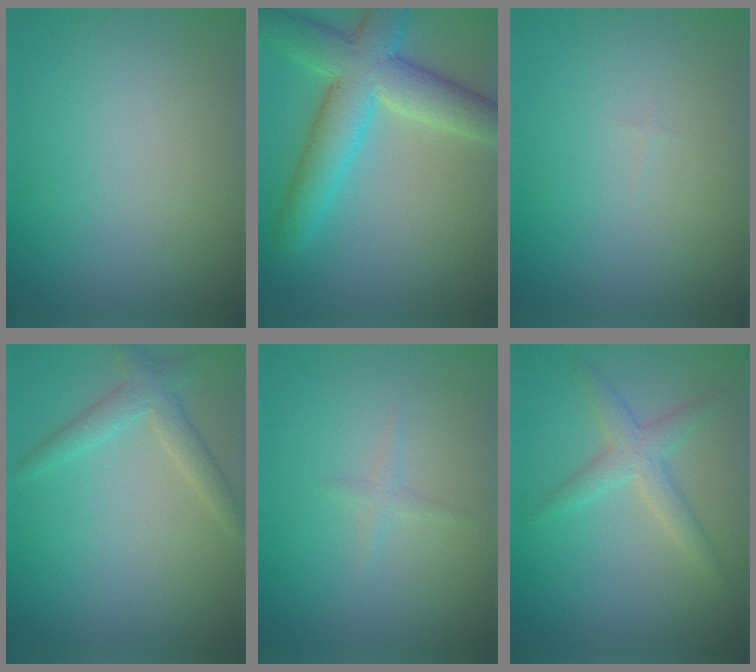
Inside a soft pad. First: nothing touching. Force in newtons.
{"total": 8.0, "press": 8.0, "slide": 0.4}
{"total": 0.0}
{"total": 2.6, "press": 2.6, "slide": 0.2}
{"total": 0.8, "press": 0.8, "slide": 0.1}
{"total": 1.7, "press": 1.7, "slide": 0.2}